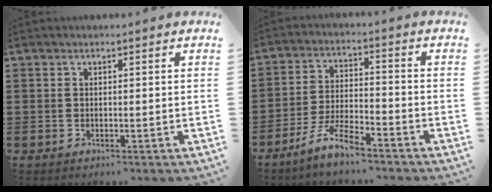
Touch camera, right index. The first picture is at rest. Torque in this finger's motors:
{"motor_torque": [-0.37, 0.43, 0.02, -0.01]}